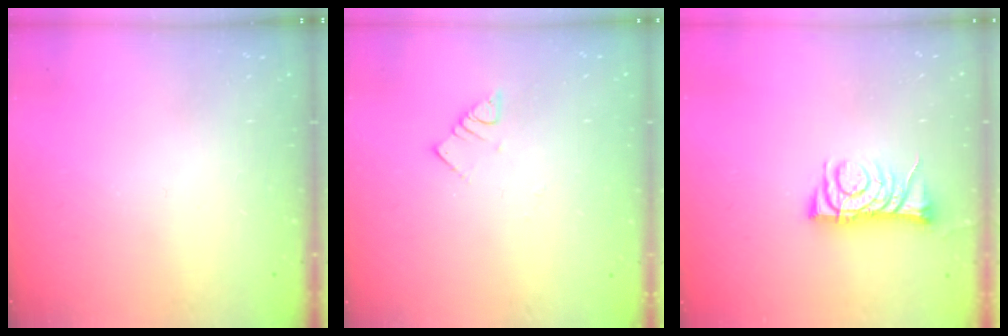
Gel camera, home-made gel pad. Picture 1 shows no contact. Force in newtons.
{"total": 2.4, "press": 2.4, "slide": 0.4}
{"total": 7.6, "press": 7.6, "slide": 0.4}